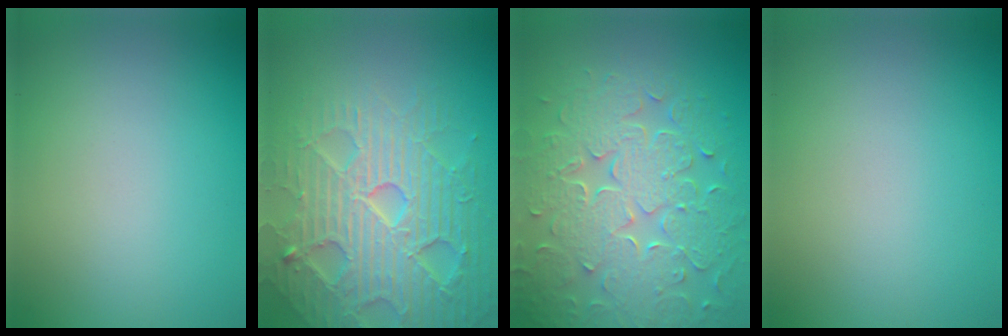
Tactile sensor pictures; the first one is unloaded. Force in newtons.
{"total": 7.5, "press": 7.3, "slide": 1.5}
{"total": 9.0, "press": 6.5, "slide": 6.3}
{"total": 0.0}